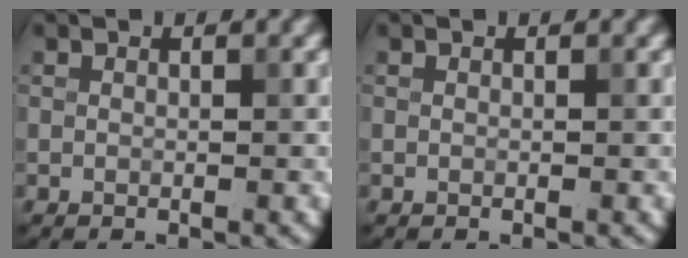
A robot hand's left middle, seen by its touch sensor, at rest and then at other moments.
{"total": 0.0}